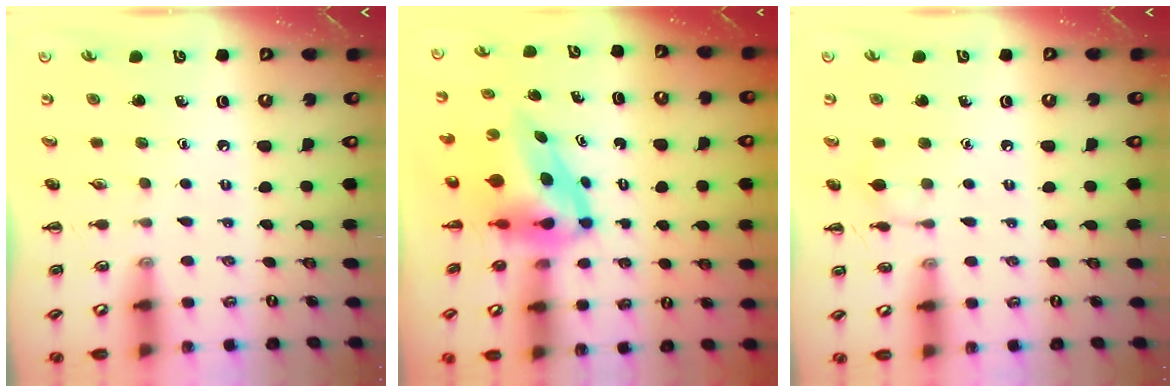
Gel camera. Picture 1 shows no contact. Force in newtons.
{"total": 6.9, "press": 6.7, "slide": 1.7}
{"total": 6.2, "press": 5.9, "slide": 1.8}